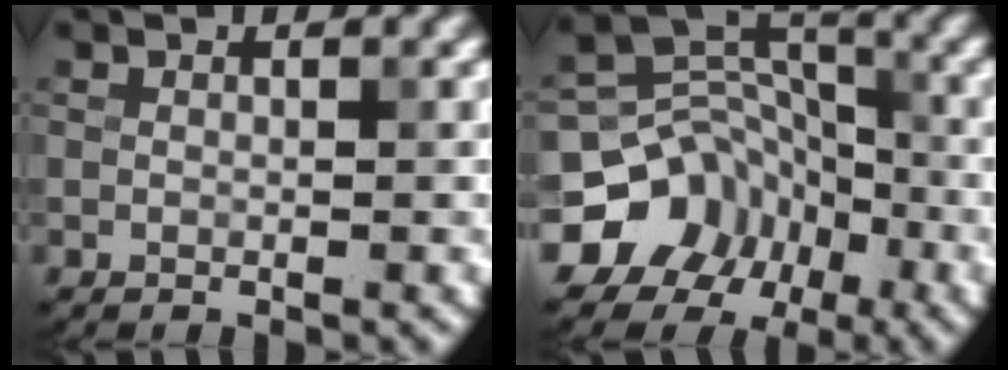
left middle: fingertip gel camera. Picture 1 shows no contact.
{"total": 11.7, "force": [-5.5, 9.8, 3.2], "torque": [-0.063, -0.010, -0.110]}